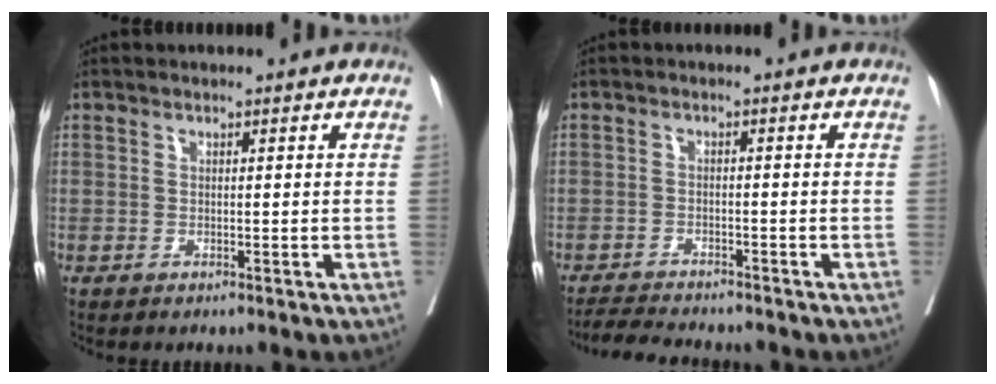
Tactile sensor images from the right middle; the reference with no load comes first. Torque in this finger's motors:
{"motor_torque": [-0.02, -0.04, 0.03, 0.00]}